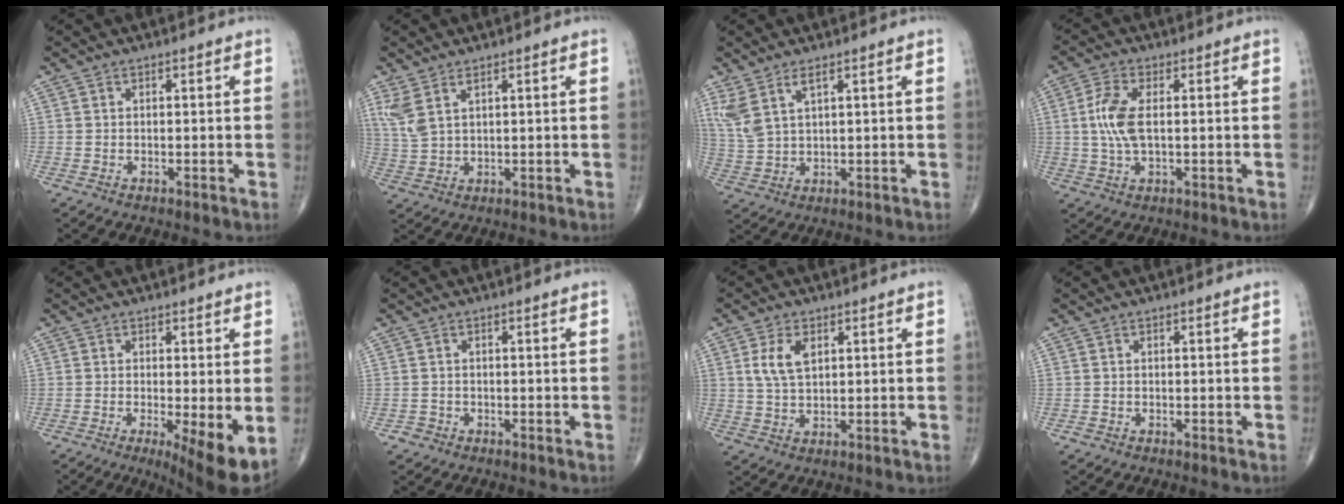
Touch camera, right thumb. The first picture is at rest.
{"total": 4.9, "force": [2.7, 1.8, 3.6], "torque": [-0.094, -0.004, 0.067]}
{"total": 6.1, "force": [3.4, 2.1, 4.6], "torque": [-0.114, -0.010, 0.080]}
{"total": 7.1, "force": [0.5, 3.2, 6.4], "torque": [-0.150, 0.003, 0.008]}
{"total": 8.8, "force": [-1.8, 2.1, 8.4], "torque": [-0.124, -0.025, -0.026]}
{"total": 1.2, "force": [-0.7, 1.0, -0.1], "torque": [0.009, 0.005, -0.018]}
{"total": 5.8, "force": [1.9, 3.2, 4.5], "torque": [-0.087, -0.004, 0.038]}
{"total": 0.5, "force": [-0.3, 0.4, 0.2], "torque": [-0.002, 0.001, -0.007]}